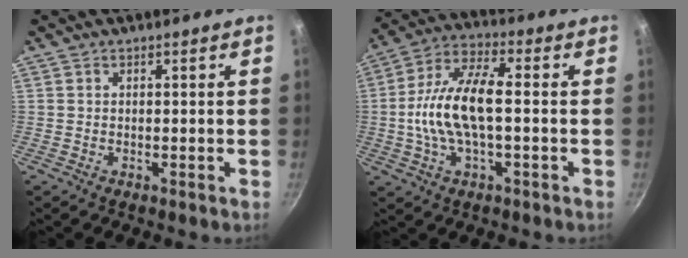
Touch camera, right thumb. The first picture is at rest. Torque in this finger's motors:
{"motor_torque": [0.54, 0.51, 1.46, -0.26, 0.17]}